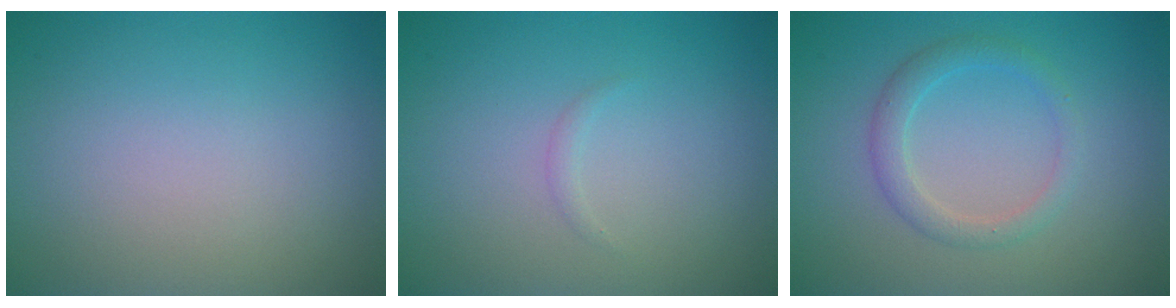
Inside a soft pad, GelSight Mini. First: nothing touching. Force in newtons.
{"total": 0.5, "press": 0.5, "slide": 0.0}
{"total": 2.2, "press": 2.2, "slide": 0.1}